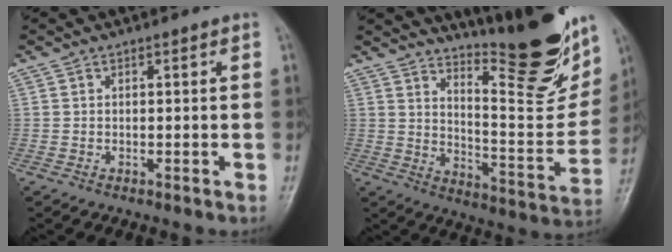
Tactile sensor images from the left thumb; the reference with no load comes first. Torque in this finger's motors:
{"motor_torque": [0.95, 0.68, 0.12, -0.58, 0.06]}